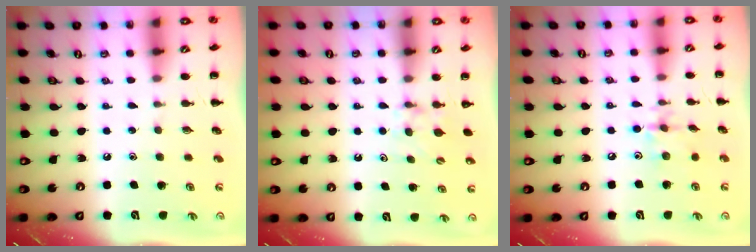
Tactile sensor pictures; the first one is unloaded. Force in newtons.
{"total": 5.2, "press": 4.9, "slide": 1.4}
{"total": 5.9, "press": 5.9, "slide": 0.6}